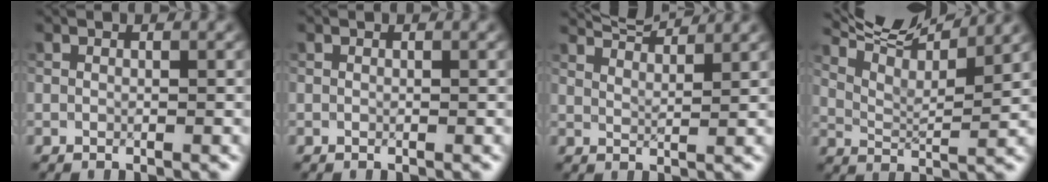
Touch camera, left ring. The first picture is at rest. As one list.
[{"total": 0.0}, {"total": 4.7, "force": [4.4, 0.5, 1.6], "torque": [-0.021, 0.007, 0.062]}, {"total": 9.4, "force": [8.0, 1.6, 4.6], "torque": [-0.082, 0.007, 0.106]}]